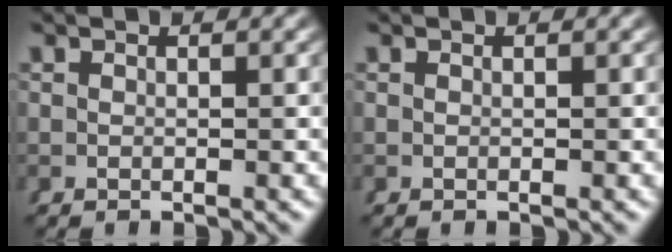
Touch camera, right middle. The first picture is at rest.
{"total": 0.0}